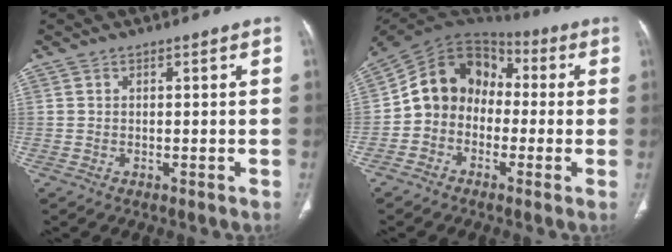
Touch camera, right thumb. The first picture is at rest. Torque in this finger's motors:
{"motor_torque": [1.97, 1.92, 1.15, -0.99, 0.10]}